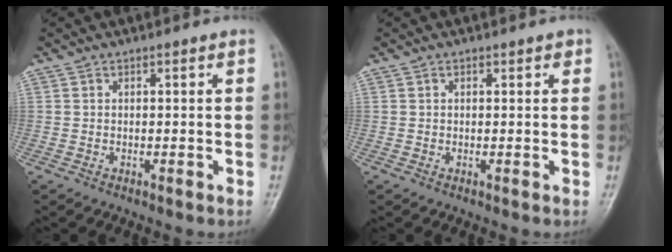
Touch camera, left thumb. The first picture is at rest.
{"total": 0.9, "force": [0.5, 0.6, 0.5], "torque": [0.001, 0.000, 0.003]}